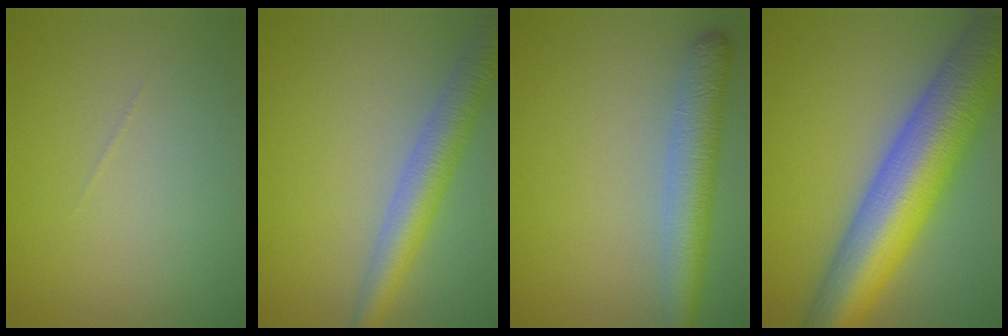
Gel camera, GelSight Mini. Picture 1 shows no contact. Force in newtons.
{"total": 4.9, "press": 4.9, "slide": 0.2}
{"total": 5.2, "press": 5.2, "slide": 0.2}
{"total": 13.1, "press": 13.1, "slide": 0.2}